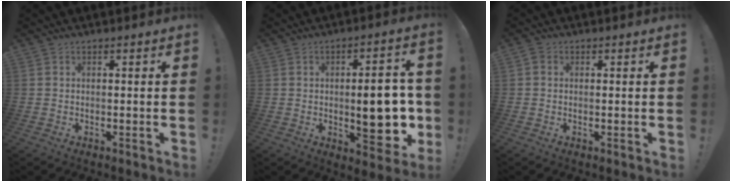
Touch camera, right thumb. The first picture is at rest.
{"total": 16.0, "force": [-1.2, 6.0, 14.8], "torque": [-0.176, -0.002, -0.013]}
{"total": 0.9, "force": [0.1, 0.7, 0.5], "torque": [-0.003, 0.001, 0.001]}